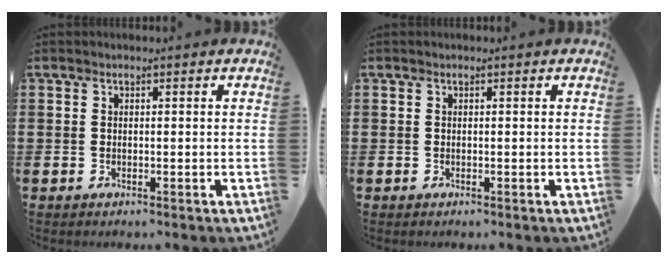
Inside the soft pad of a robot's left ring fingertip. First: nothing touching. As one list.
[{"total": 0.0}]